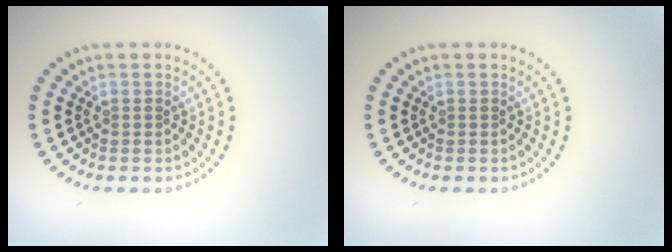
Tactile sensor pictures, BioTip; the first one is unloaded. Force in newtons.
{"total": 0.0}